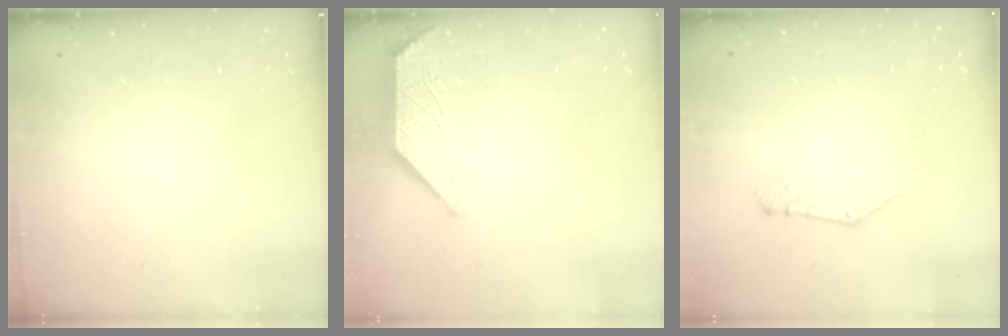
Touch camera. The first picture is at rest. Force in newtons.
{"total": 1.5, "press": 1.4, "slide": 0.3}
{"total": 0.0}